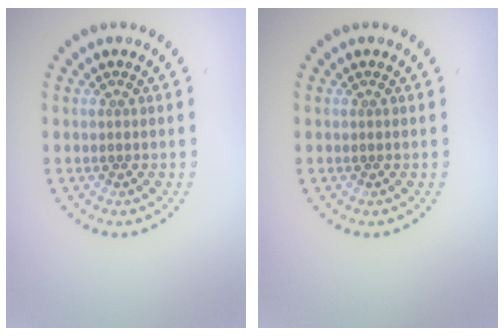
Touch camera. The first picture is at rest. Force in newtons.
{"total": 0.0}